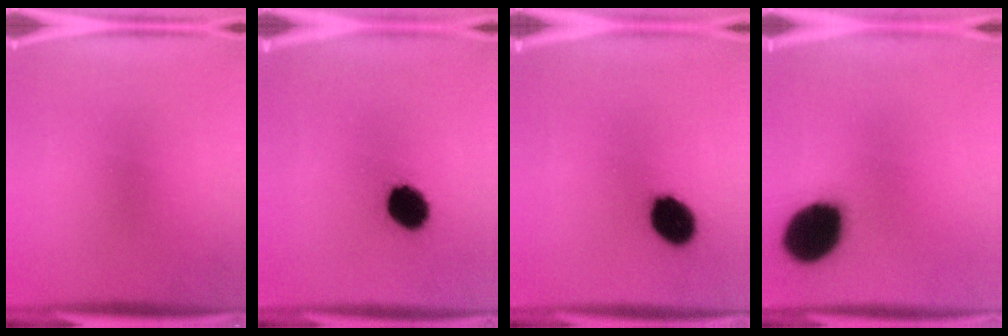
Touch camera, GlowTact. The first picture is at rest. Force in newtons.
{"total": 10.2}
{"total": 10.6}
{"total": 18.8}